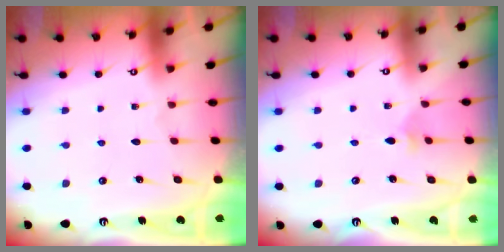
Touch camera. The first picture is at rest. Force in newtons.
{"total": 2.3, "press": 2.3, "slide": 0.6}